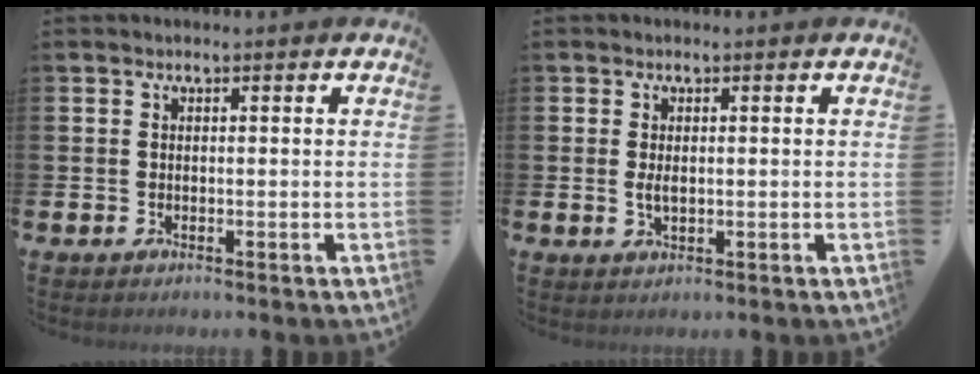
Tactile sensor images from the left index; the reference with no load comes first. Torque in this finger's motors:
{"motor_torque": [0.47, 0.01, -0.02, 0.06]}